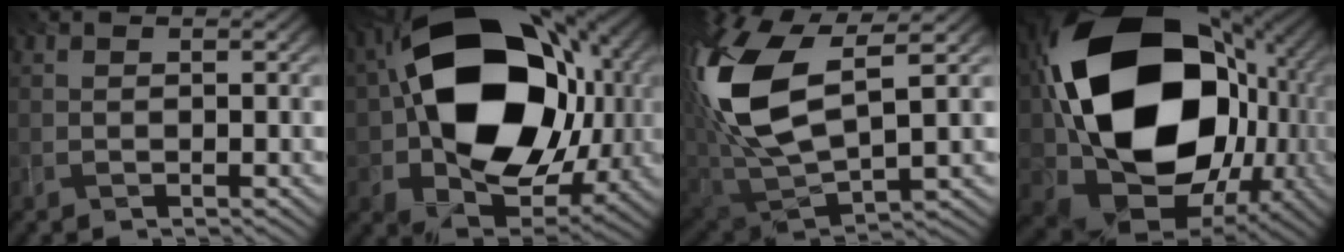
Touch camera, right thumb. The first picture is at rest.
{"total": 20.0, "force": [1.7, 14.4, 13.9], "torque": [-0.253, -0.021, 0.043]}
{"total": 15.5, "force": [3.6, 7.9, 12.9], "torque": [-0.314, 0.006, 0.077]}
{"total": 22.9, "force": [1.1, 17.5, 14.7], "torque": [-0.330, -0.048, 0.043]}